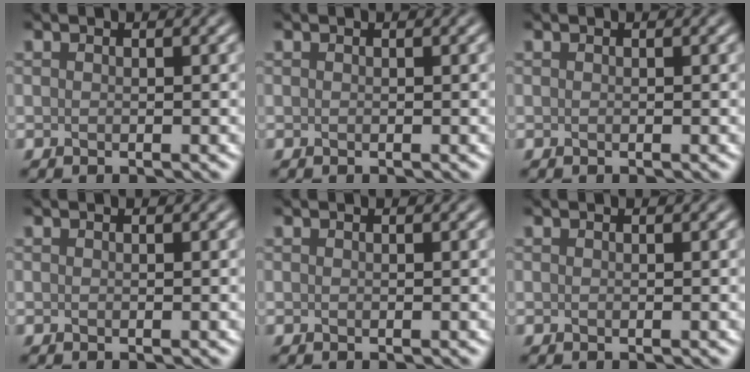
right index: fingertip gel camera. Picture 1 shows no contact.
{"total": 0.0}
{"total": 0.0}
{"total": 0.0}
{"total": 0.0}
{"total": 0.0}